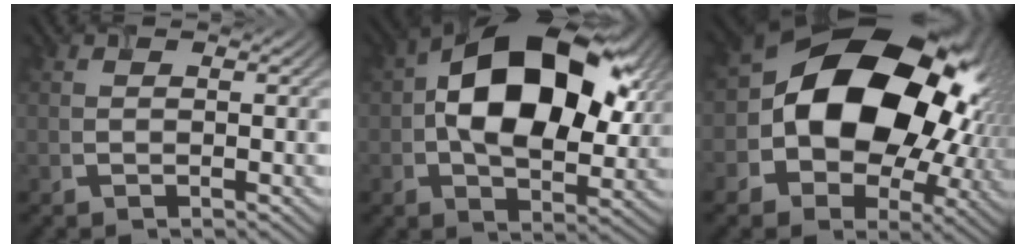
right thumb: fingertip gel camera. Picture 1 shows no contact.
{"total": 16.7, "force": [3.3, 10.1, 12.9], "torque": [-0.210, 0.010, 0.052]}
{"total": 18.2, "force": [1.2, 13.6, 12.0], "torque": [-0.198, -0.029, 0.030]}